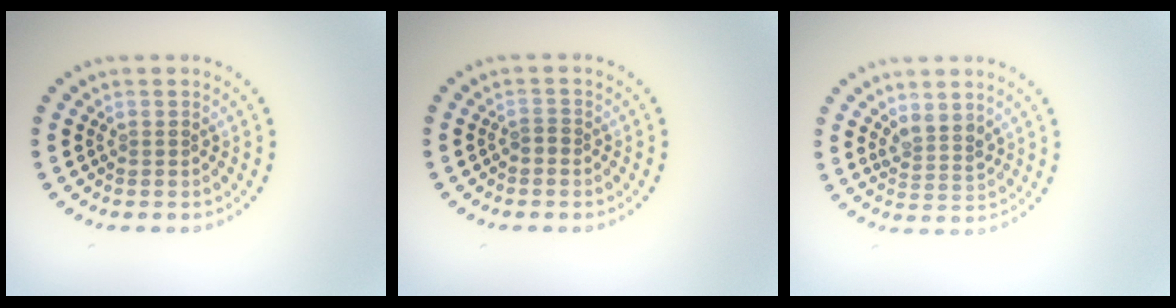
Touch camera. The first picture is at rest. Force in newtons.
{"total": 0.7, "press": 0.6, "slide": 0.4}
{"total": 2.3, "press": 1.9, "slide": 1.4}